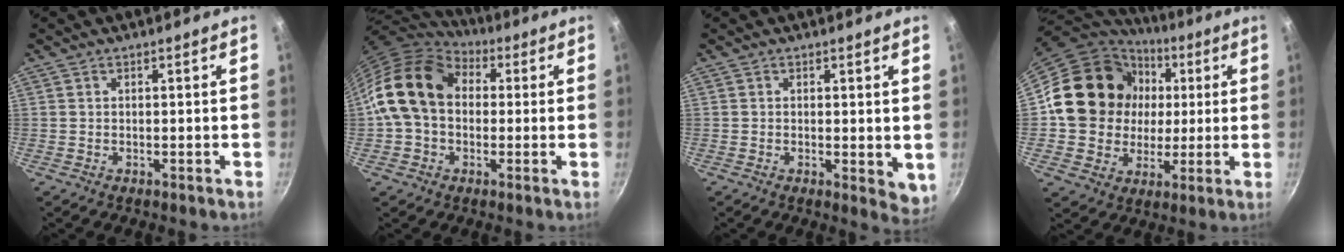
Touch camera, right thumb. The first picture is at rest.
{"total": 16.1, "force": [1.8, 12.1, 10.6], "torque": [-0.167, 0.032, 0.018]}
{"total": 4.6, "force": [0.3, 2.3, 3.9], "torque": [-0.048, -0.011, 0.005]}
{"total": 20.2, "force": [3.3, 18.0, 8.7], "torque": [-0.141, 0.019, 0.063]}